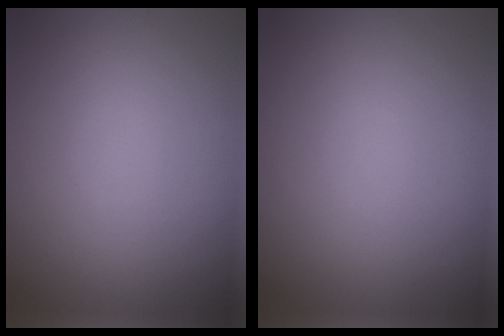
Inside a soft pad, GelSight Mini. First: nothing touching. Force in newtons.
{"total": 0.0}